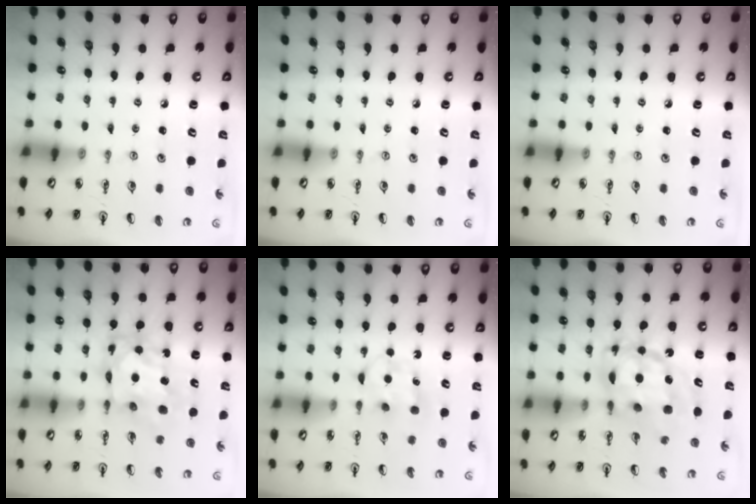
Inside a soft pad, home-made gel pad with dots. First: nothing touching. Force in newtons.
{"total": 0.0}
{"total": 0.0}
{"total": 10.0, "press": 9.9, "slide": 1.0}
{"total": 5.9, "press": 5.9, "slide": 0.8}
{"total": 13.4, "press": 13.4, "slide": 1.2}